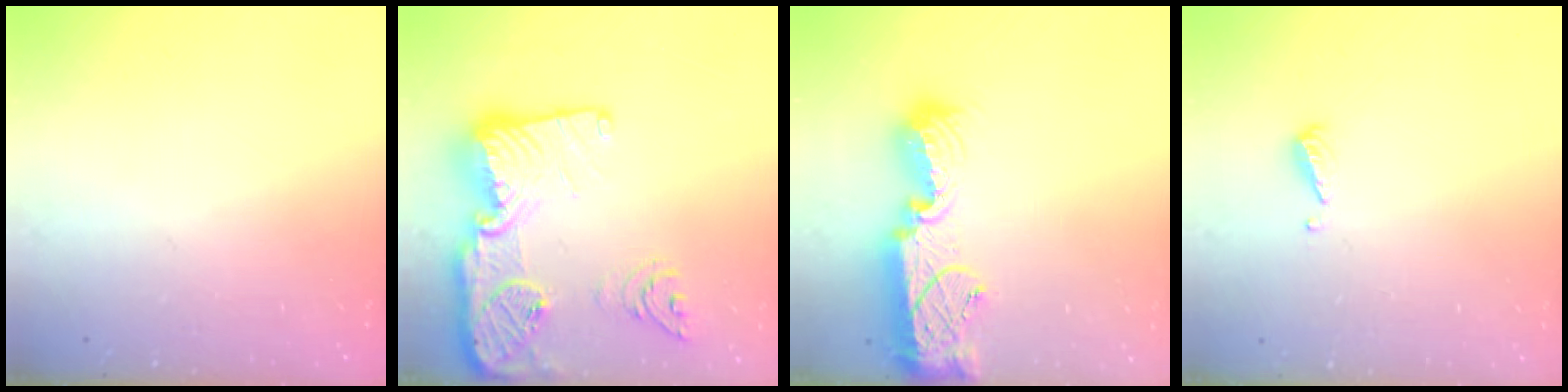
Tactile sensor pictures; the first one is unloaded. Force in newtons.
{"total": 23.6, "press": 23.5, "slide": 2.3}
{"total": 13.7, "press": 13.7, "slide": 1.0}
{"total": 3.9, "press": 3.9, "slide": 0.4}